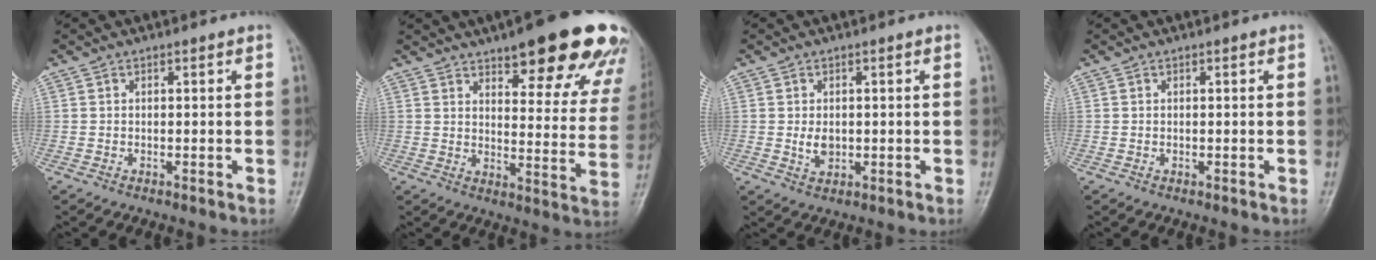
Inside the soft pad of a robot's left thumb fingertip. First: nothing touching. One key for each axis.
{"total": 23.6, "fx": 16.0, "fy": 7.1, "fz": 15.9, "tx": -0.156, "ty": -0.063, "tz": 0.194}
{"total": 2.8, "fx": -0.1, "fy": 2.1, "fz": 1.9, "tx": -0.025, "ty": -0.004, "tz": 0.003}
{"total": 0.0}